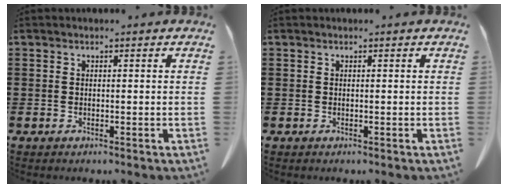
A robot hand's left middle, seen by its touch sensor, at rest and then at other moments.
{"total": 0.0}